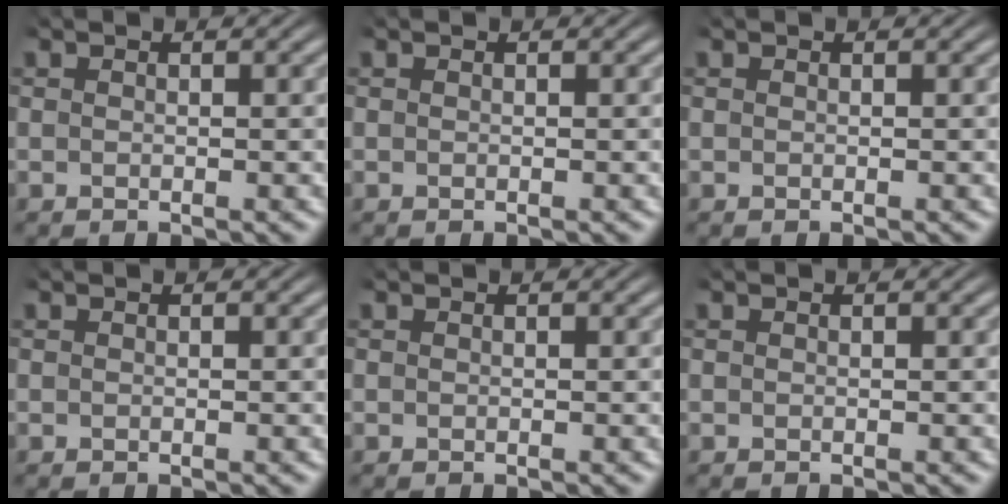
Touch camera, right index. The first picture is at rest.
{"total": 0.0}
{"total": 0.0}
{"total": 0.0}
{"total": 0.0}
{"total": 0.0}